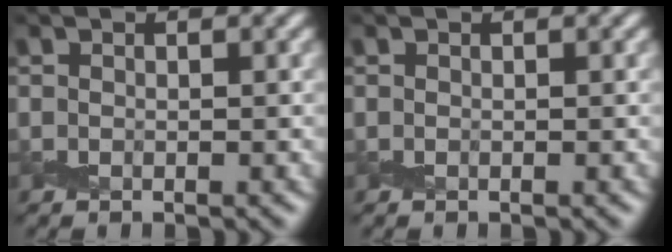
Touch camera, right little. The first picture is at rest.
{"total": 0.0}